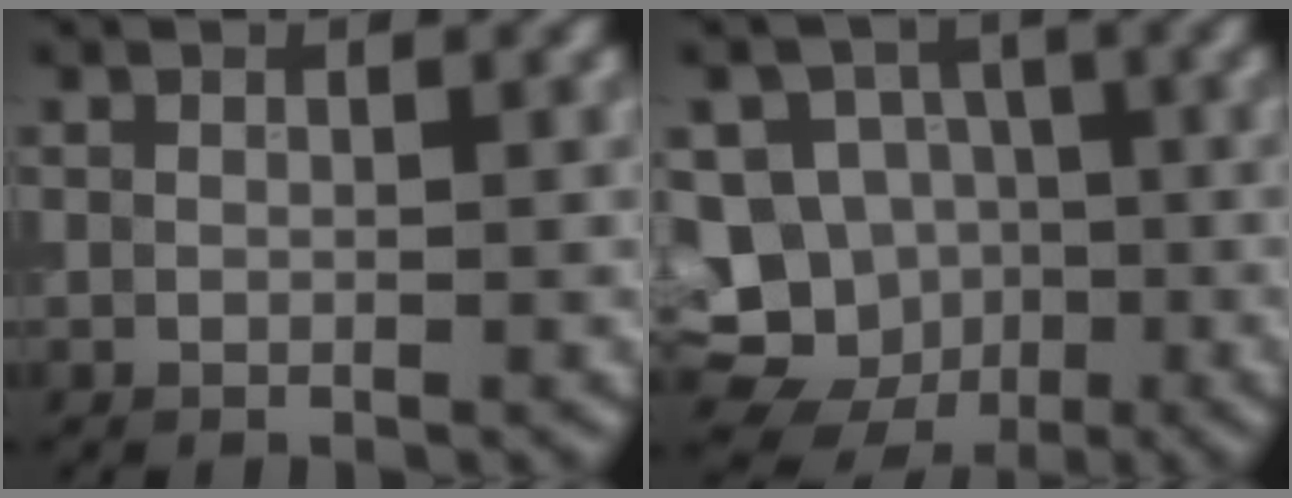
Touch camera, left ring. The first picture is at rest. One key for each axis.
{"total": 13.8, "fx": -5.1, "fy": 12.3, "fz": 3.6, "tx": -0.078, "ty": -0.009, "tz": -0.077}